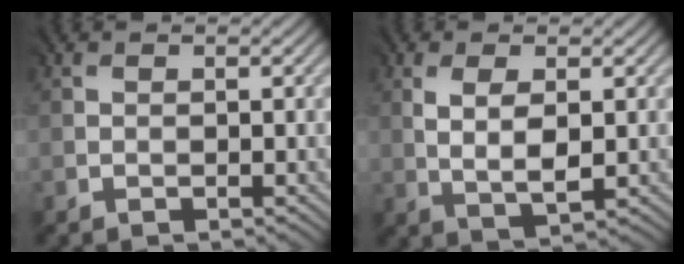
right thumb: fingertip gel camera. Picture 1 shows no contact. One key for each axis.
{"total": 3.9, "fx": 0.8, "fy": 1.6, "fz": 3.4, "tx": -0.073, "ty": -0.005, "tz": 0.021}